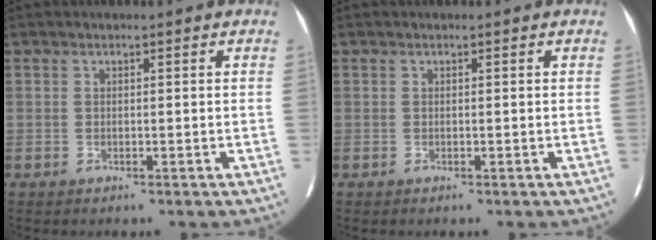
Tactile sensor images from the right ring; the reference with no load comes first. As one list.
[{"total": 0.0}]